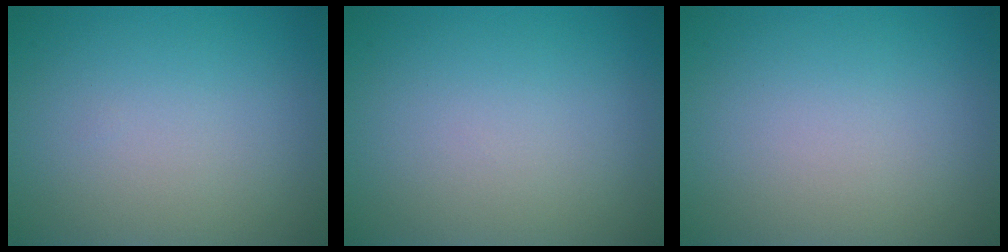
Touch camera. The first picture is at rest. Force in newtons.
{"total": 0.0}
{"total": 0.0}